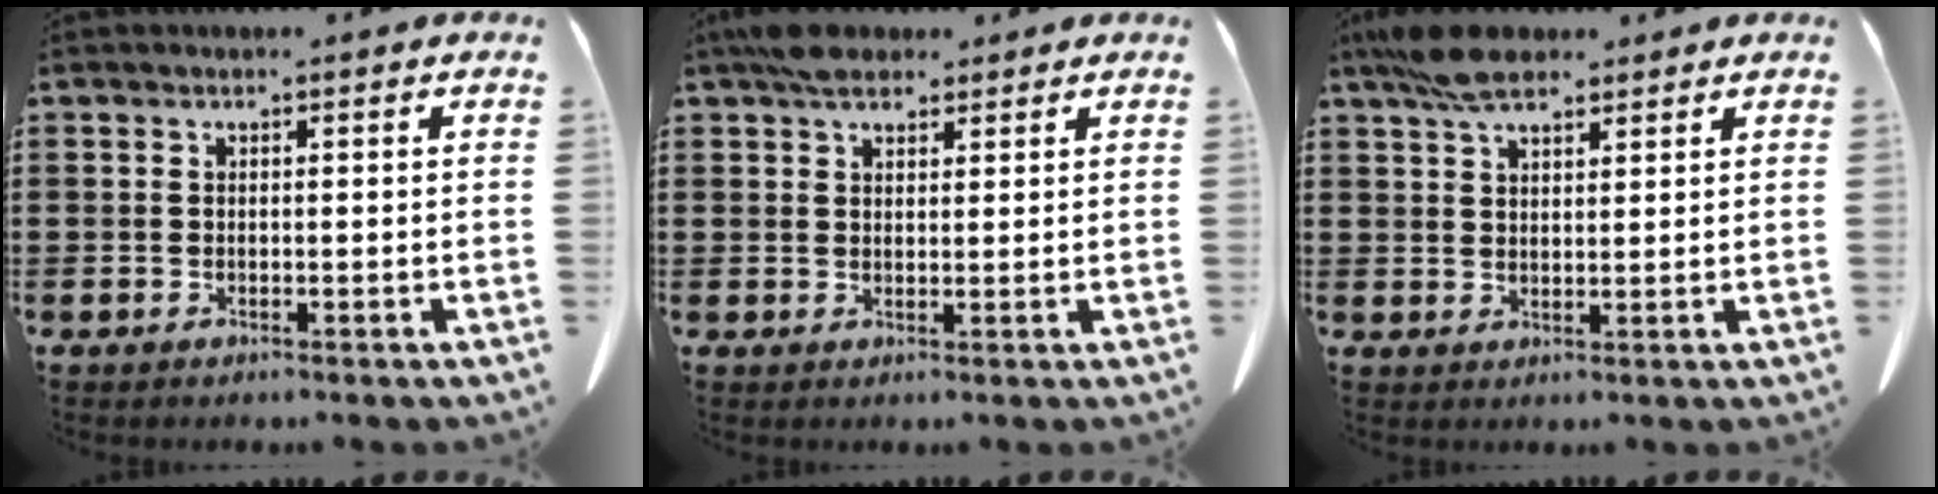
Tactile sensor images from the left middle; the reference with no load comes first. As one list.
[{"total": 4.3, "force": [3.4, 1.8, 1.9], "torque": [-0.037, 0.000, 0.064]}, {"total": 6.3, "force": [4.8, 2.3, 3.4], "torque": [-0.079, 0.000, 0.091]}]